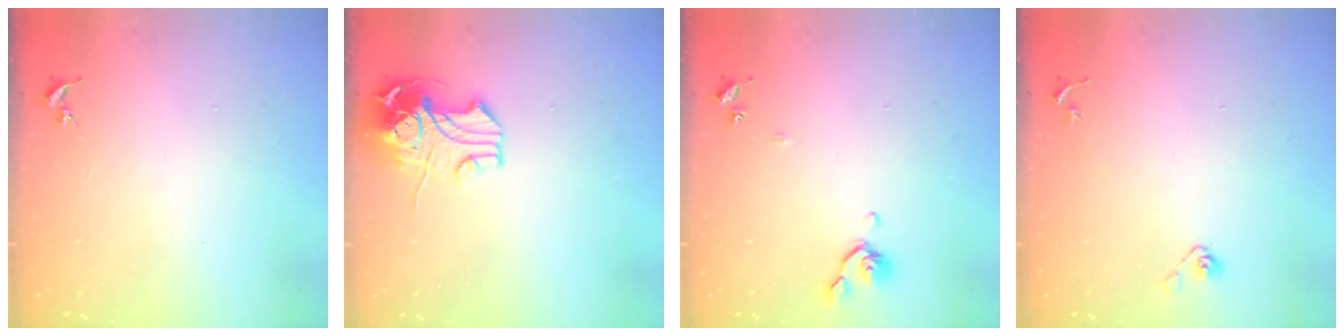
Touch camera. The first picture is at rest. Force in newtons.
{"total": 12.2, "press": 12.0, "slide": 2.1}
{"total": 6.7, "press": 6.6, "slide": 1.0}
{"total": 4.0, "press": 3.6, "slide": 1.8}